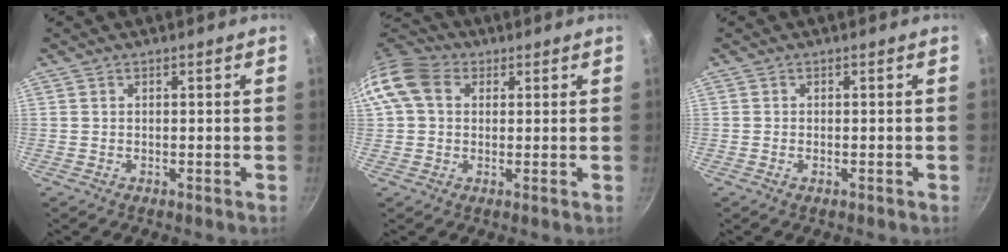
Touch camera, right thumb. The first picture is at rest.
{"total": 9.6, "force": [2.4, 7.3, 5.6], "torque": [-0.088, 0.014, 0.025]}
{"total": 0.8, "force": [-0.4, 0.4, 0.6], "torque": [-0.012, 0.002, -0.007]}